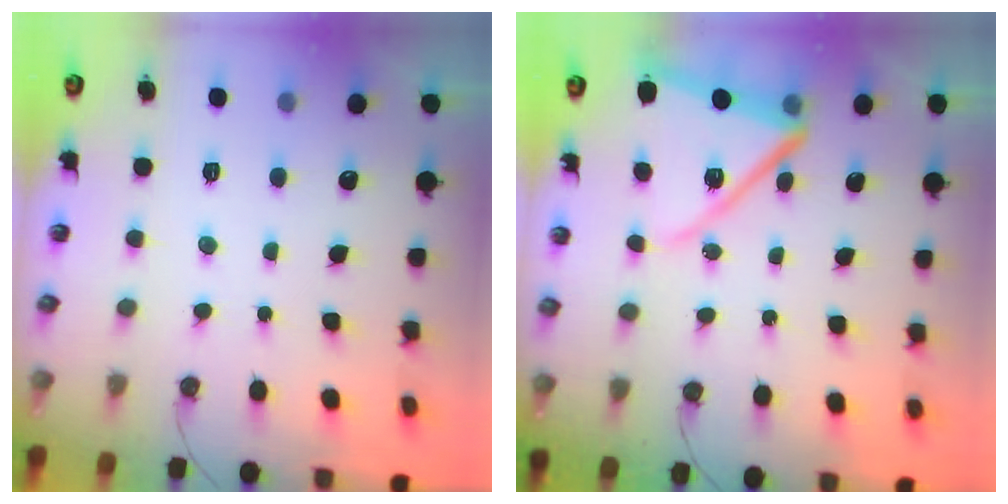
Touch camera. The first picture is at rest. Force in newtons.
{"total": 13.5, "press": 13.5, "slide": 0.8}